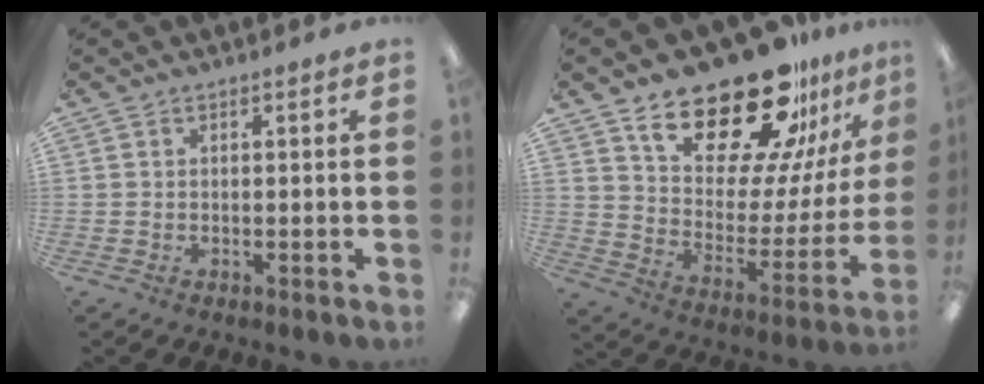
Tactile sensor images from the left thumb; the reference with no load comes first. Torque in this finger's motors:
{"motor_torque": [0.51, 0.63, 1.56, -1.21, 0.35]}